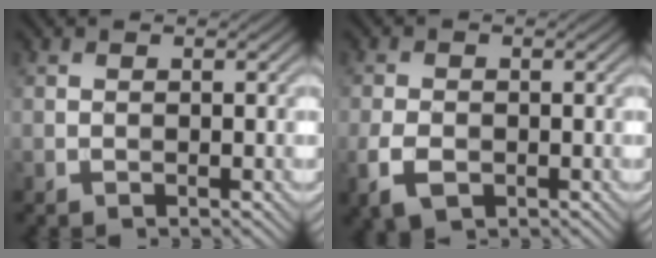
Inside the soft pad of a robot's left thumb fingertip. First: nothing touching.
{"total": 3.6, "force": [-1.4, 2.2, 2.5], "torque": [-0.065, -0.009, -0.030]}